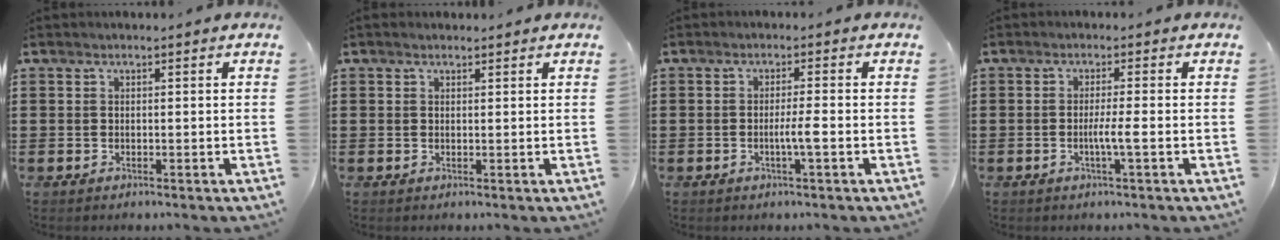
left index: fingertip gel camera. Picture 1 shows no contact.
{"total": 0.6, "force": [0.5, 0.3, 0.1], "torque": [-0.004, 0.002, 0.010]}
{"total": 3.0, "force": [-0.8, 0.0, 2.9], "torque": [-0.052, -0.003, -0.016]}
{"total": 3.1, "force": [-0.8, -0.2, 3.0], "torque": [-0.052, -0.006, -0.016]}